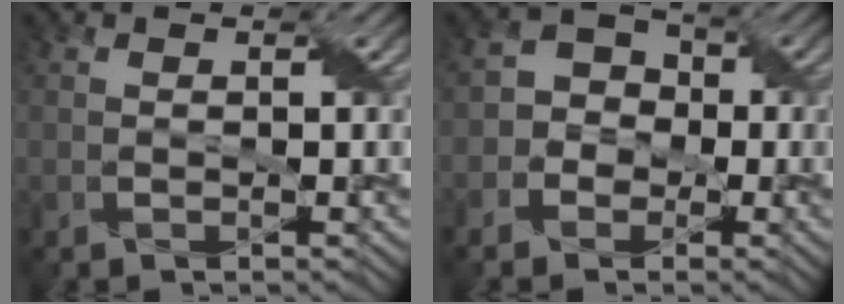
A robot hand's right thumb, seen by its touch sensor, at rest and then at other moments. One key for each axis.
{"total": 4.4, "fx": -1.5, "fy": 3.9, "fz": 1.3, "tx": -0.017, "ty": 0.008, "tz": -0.045}